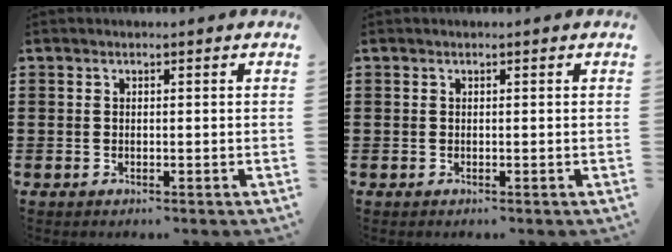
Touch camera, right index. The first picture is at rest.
{"total": 0.0}